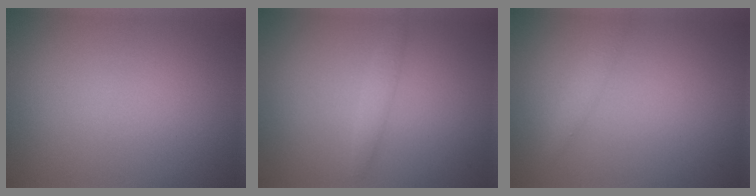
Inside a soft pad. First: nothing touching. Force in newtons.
{"total": 1.4, "press": 1.4, "slide": 0.1}
{"total": 1.4, "press": 1.4, "slide": 0.0}